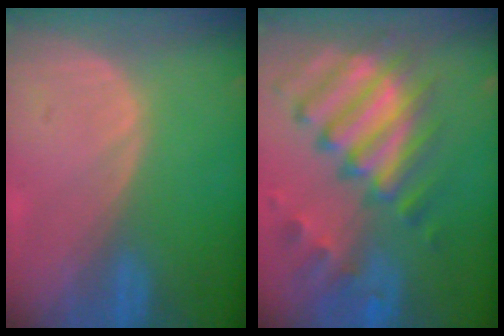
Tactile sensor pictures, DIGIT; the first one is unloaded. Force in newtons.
{"total": 11.9, "press": 10.3, "slide": 5.9}